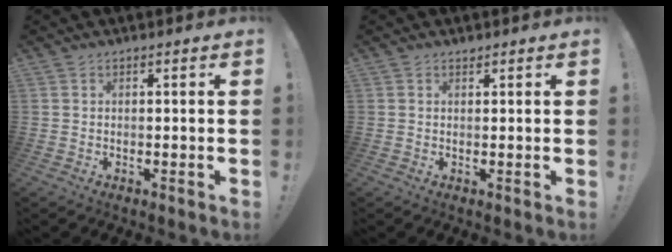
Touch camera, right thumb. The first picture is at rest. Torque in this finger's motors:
{"motor_torque": [-0.39, -0.17, -0.04, 0.31, 0.00]}